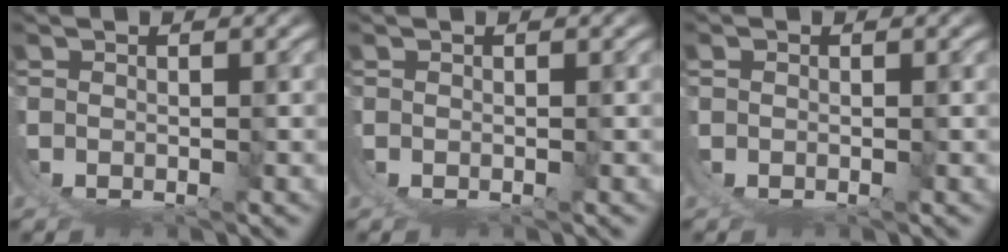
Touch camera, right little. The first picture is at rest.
{"total": 0.0}
{"total": 0.0}